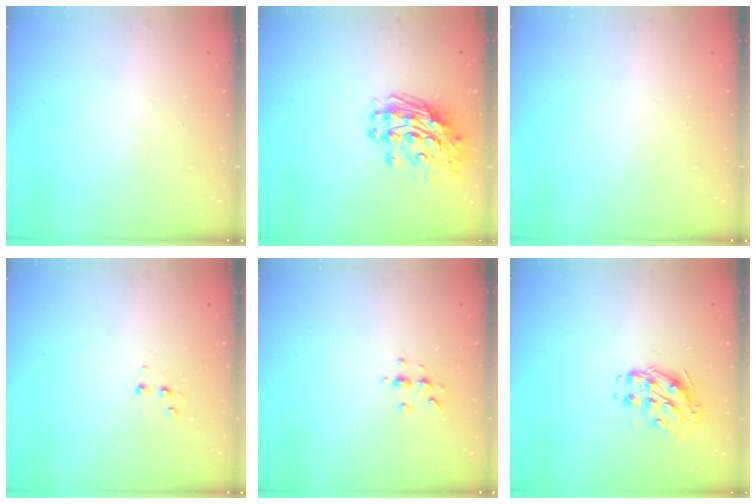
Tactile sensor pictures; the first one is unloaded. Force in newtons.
{"total": 11.5, "press": 11.4, "slide": 1.2}
{"total": 0.0}
{"total": 2.6, "press": 2.5, "slide": 0.8}
{"total": 3.3, "press": 3.2, "slide": 0.4}
{"total": 9.0, "press": 9.0, "slide": 0.1}